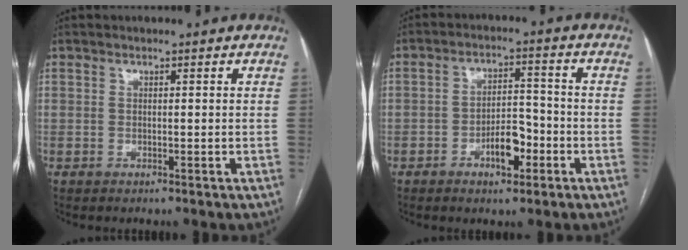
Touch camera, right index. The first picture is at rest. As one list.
[{"total": 6.0, "force": [-2.8, 2.6, 4.7], "torque": [-0.076, 0.011, -0.043]}]